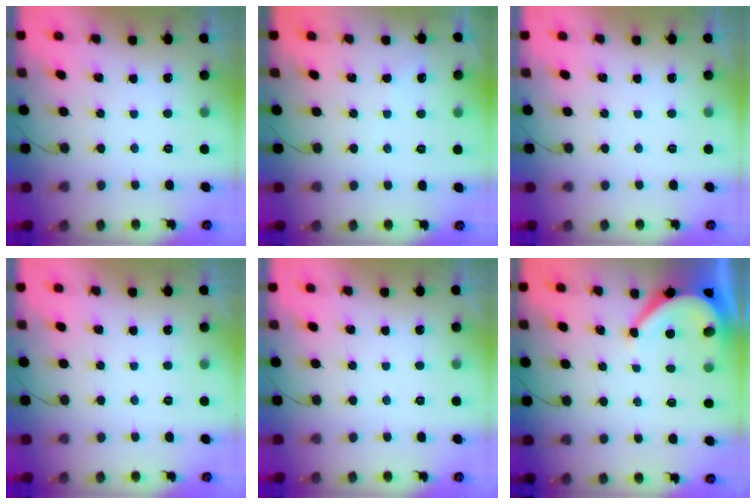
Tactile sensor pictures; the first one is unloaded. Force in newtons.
{"total": 2.7, "press": 2.6, "slide": 0.5}
{"total": 0.0}
{"total": 0.0}
{"total": 0.0}
{"total": 6.2, "press": 6.2, "slide": 0.8}